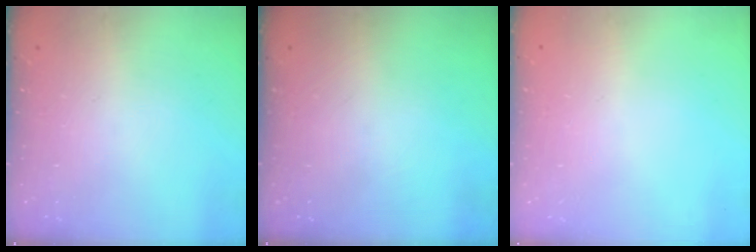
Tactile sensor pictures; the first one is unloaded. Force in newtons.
{"total": 0.0}
{"total": 0.0}